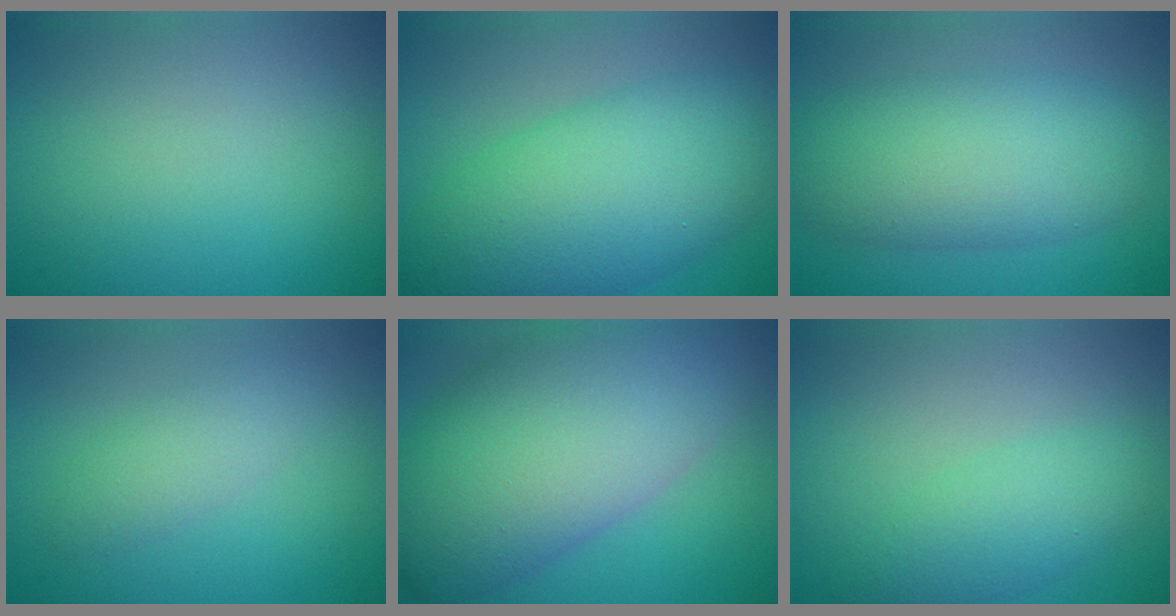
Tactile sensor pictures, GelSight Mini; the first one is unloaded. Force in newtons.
{"total": 10.4, "press": 10.4, "slide": 0.1}
{"total": 7.5, "press": 7.4, "slide": 0.4}
{"total": 2.2, "press": 2.2, "slide": 0.2}
{"total": 14.4, "press": 14.4, "slide": 0.8}
{"total": 2.9, "press": 2.9, "slide": 0.0}